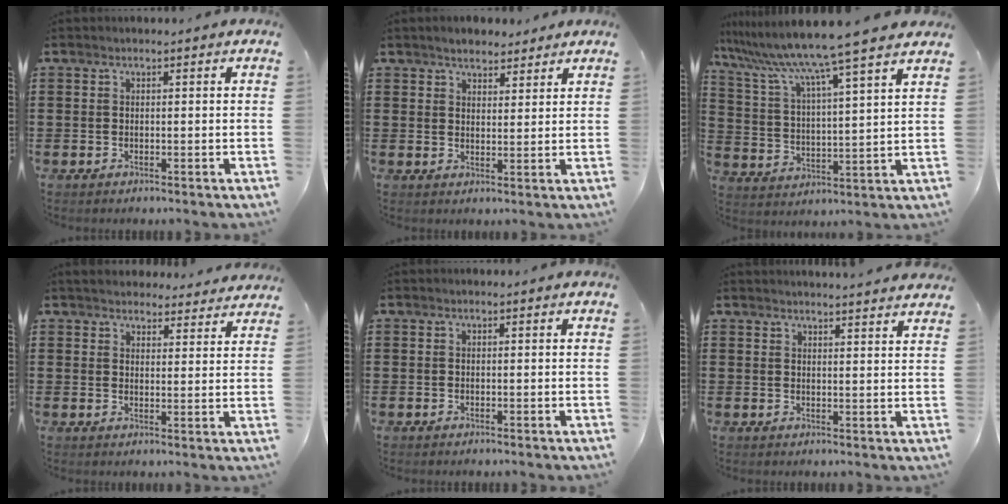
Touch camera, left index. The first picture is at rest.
{"total": 3.4, "force": [3.1, 1.3, 0.5], "torque": [-0.019, 0.001, 0.059]}
{"total": 9.1, "force": [8.1, -1.4, 3.9], "torque": [-0.110, -0.058, 0.128]}
{"total": 4.1, "force": [4.0, 0.6, 0.4], "torque": [-0.012, -0.017, 0.073]}
{"total": 0.0}
{"total": 2.6, "force": [2.5, -0.6, 0.0], "torque": [-0.007, -0.011, 0.046]}